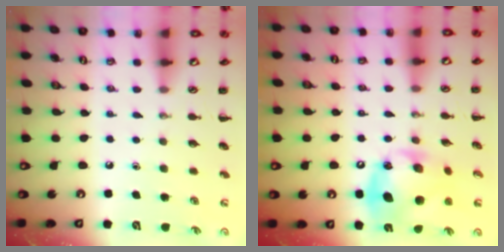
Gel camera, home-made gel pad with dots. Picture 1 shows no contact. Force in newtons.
{"total": 15.9, "press": 15.8, "slide": 1.0}